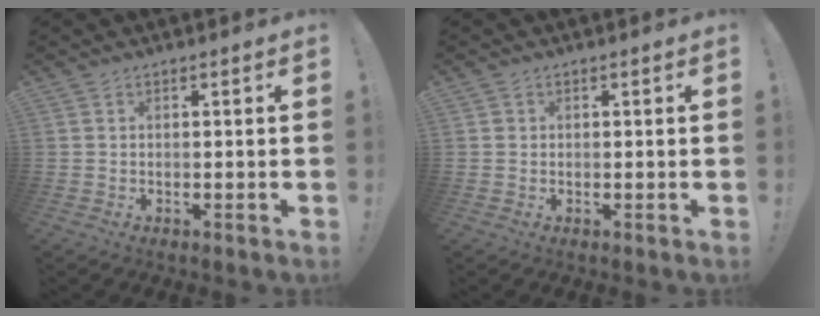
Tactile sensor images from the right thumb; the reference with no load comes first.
{"total": 0.7, "force": [0.2, 0.6, 0.0], "torque": [0.007, -0.002, 0.003]}